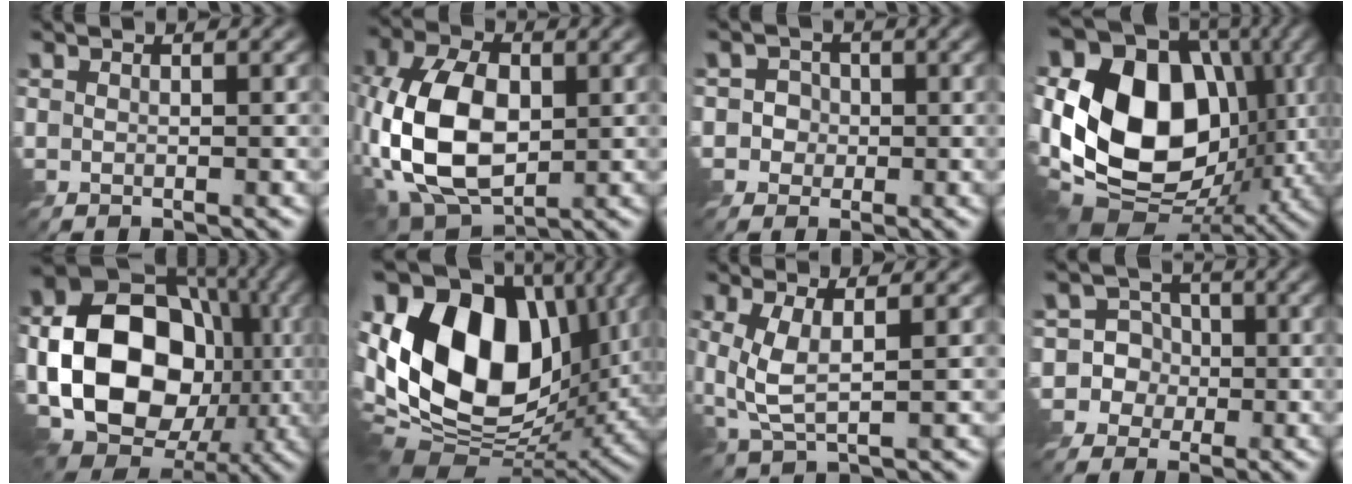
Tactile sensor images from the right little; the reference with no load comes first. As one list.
[{"total": 10.9, "force": [-1.6, 6.7, 8.5], "torque": [-0.196, 0.001, -0.038]}, {"total": 3.2, "force": [0.2, 3.0, 0.9], "torque": [-0.011, 0.004, 0.000]}, {"total": 16.1, "force": [1.3, 11.5, 11.1], "torque": [-0.211, 0.009, 0.008]}, {"total": 17.9, "force": [-3.2, 13.8, 11.1], "torque": [-0.181, -0.014, -0.050]}, {"total": 17.5, "force": [1.4, 11.7, 12.9], "torque": [-0.256, 0.019, 0.006]}, {"total": 4.0, "force": [0.0, 1.6, 3.7], "torque": [-0.090, -0.009, 0.000]}, {"total": 6.9, "force": [-1.1, 6.6, 1.5], "torque": [-0.026, 0.033, -0.054]}]